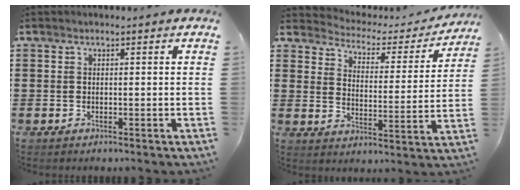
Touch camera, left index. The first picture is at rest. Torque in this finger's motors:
{"motor_torque": [0.73, -1.41, 0.05, -0.01]}